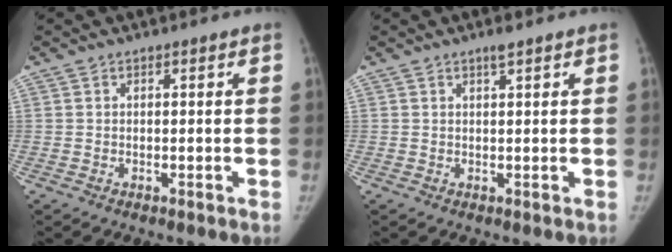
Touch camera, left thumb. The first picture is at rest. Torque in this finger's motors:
{"motor_torque": [0.16, -0.05, 0.23, -0.18, 0.02]}